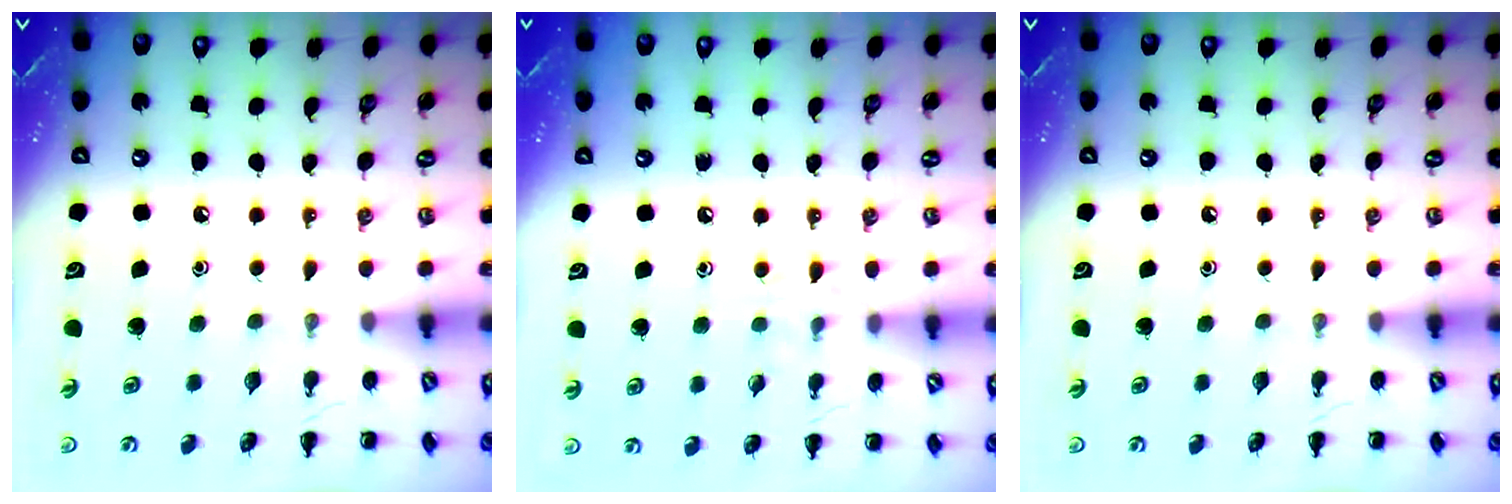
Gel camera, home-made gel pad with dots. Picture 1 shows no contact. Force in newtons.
{"total": 6.1, "press": 5.8, "slide": 1.9}
{"total": 0.0}